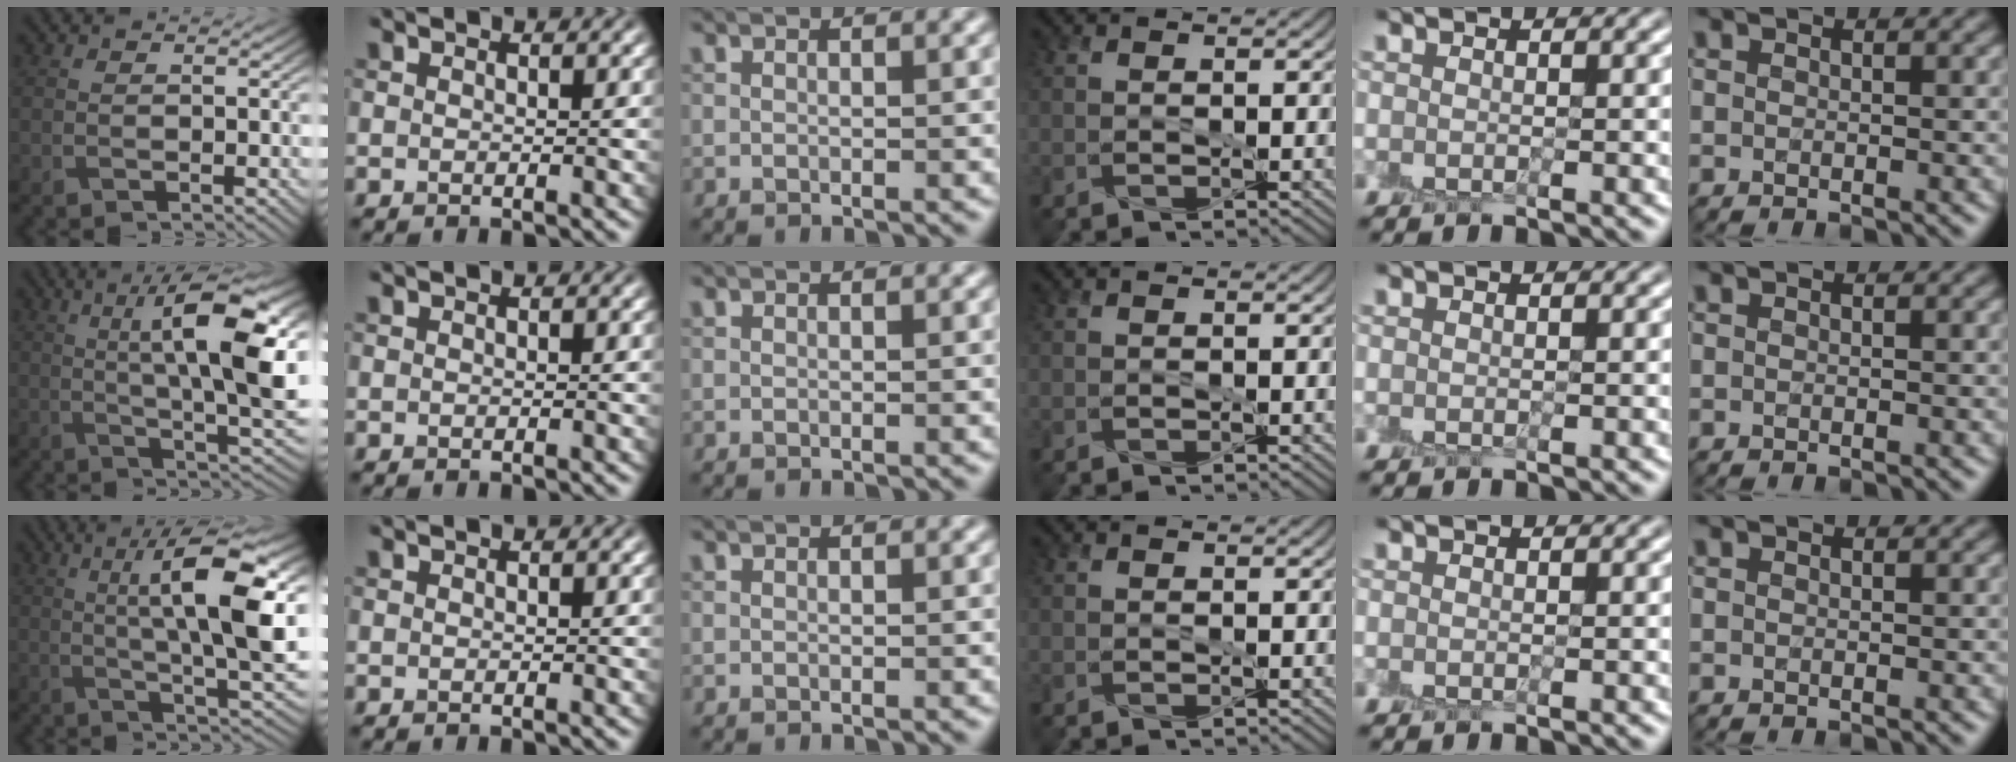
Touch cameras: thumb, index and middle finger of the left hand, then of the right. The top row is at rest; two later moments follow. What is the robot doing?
{"motion": "peel", "object": "sticky note"}